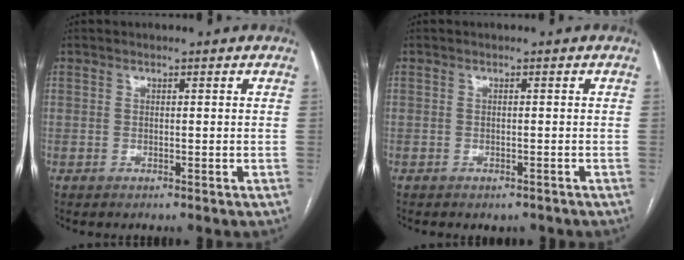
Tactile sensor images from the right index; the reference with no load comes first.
{"total": 2.0, "force": [-1.7, 1.0, 0.6], "torque": [-0.006, 0.000, -0.018]}